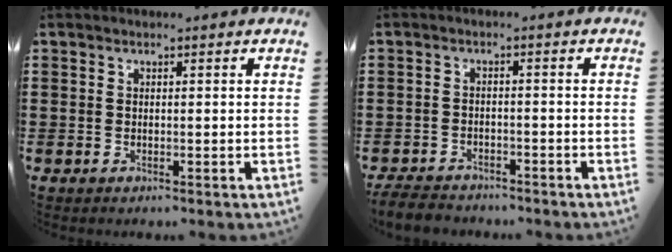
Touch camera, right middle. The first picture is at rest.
{"total": 3.6, "force": [-3.5, 0.9, 0.3], "torque": [-0.014, 0.002, -0.076]}